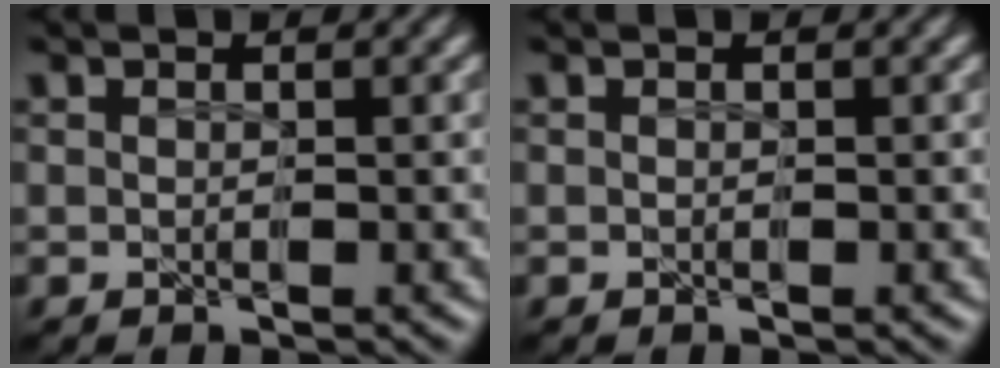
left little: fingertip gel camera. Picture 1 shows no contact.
{"total": 0.0}